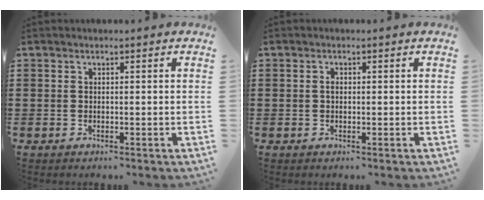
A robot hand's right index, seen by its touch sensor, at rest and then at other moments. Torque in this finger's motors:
{"motor_torque": [0.36, -0.27, 0.10, 0.04]}